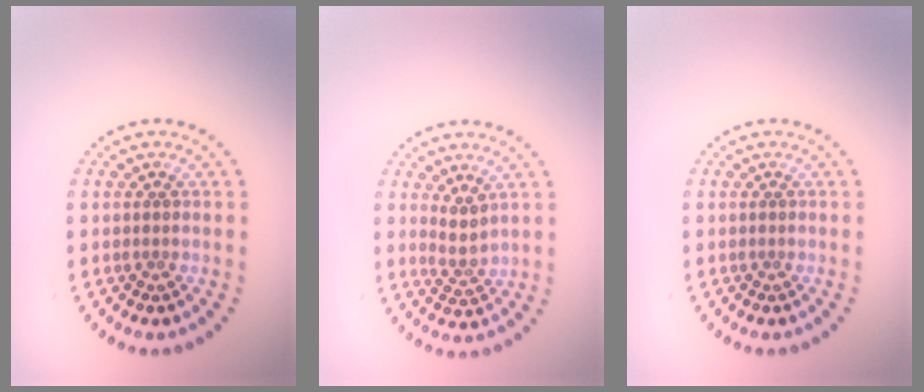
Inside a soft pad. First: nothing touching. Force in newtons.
{"total": 1.9, "press": 1.4, "slide": 1.2}
{"total": 0.0}